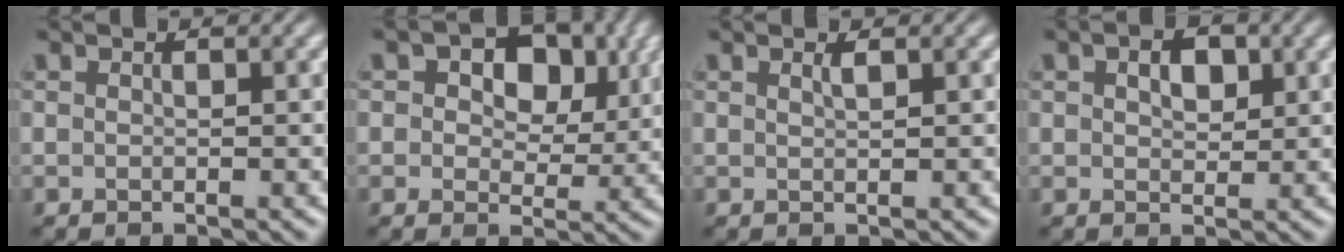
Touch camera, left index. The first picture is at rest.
{"total": 6.8, "force": [2.2, 4.4, 4.8], "torque": [-0.067, 0.002, 0.018]}
{"total": 0.9, "force": [0.5, 0.2, 0.6], "torque": [-0.007, 0.002, 0.008]}
{"total": 2.7, "force": [1.0, 1.7, 1.9], "torque": [-0.031, 0.003, 0.016]}